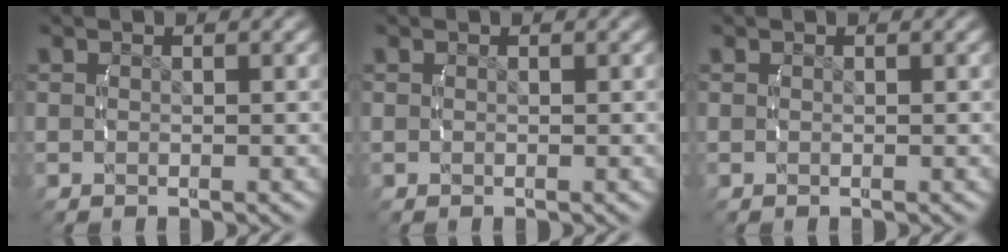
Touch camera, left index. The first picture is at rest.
{"total": 0.0}
{"total": 0.0}